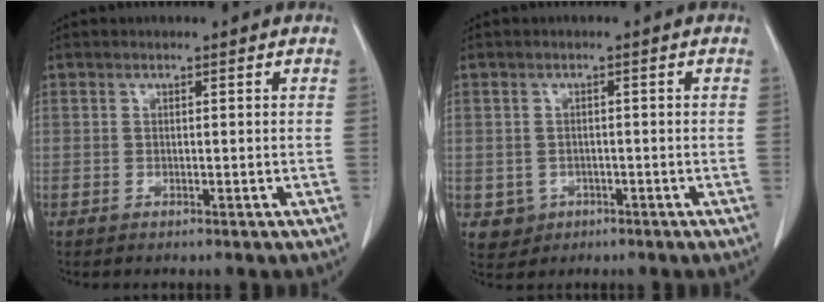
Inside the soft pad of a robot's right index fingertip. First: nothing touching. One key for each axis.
{"total": 3.2, "fx": -1.0, "fy": 3.0, "fz": 0.4, "tx": -0.001, "ty": 0.008, "tz": -0.008}